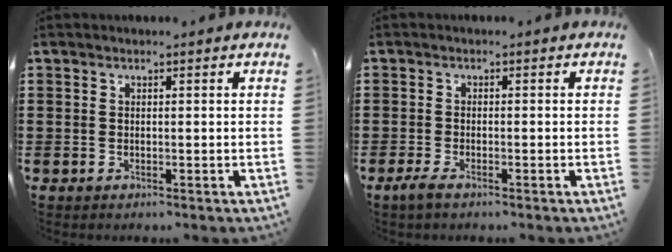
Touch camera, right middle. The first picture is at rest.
{"total": 1.7, "force": [-1.2, 0.3, 1.1], "torque": [-0.028, -0.002, -0.025]}